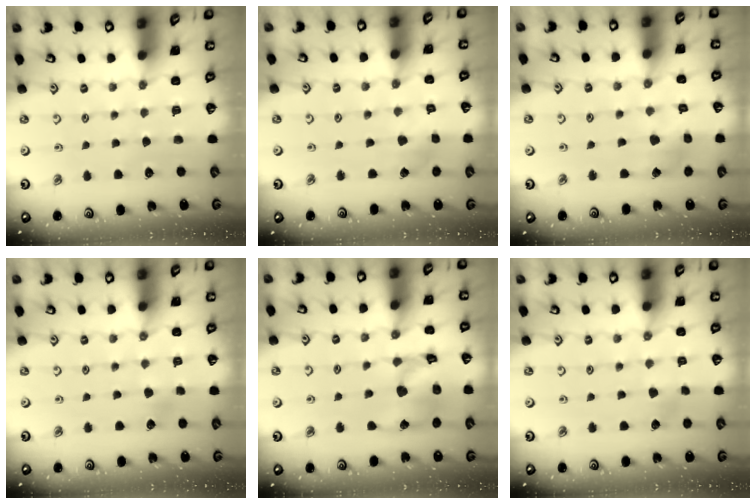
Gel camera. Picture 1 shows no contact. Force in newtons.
{"total": 2.3, "press": 2.2, "slide": 0.4}
{"total": 5.2, "press": 5.1, "slide": 0.6}
{"total": 2.5, "press": 2.5, "slide": 0.2}
{"total": 13.2, "press": 13.1, "slide": 1.8}
{"total": 1.3, "press": 1.3, "slide": 0.2}